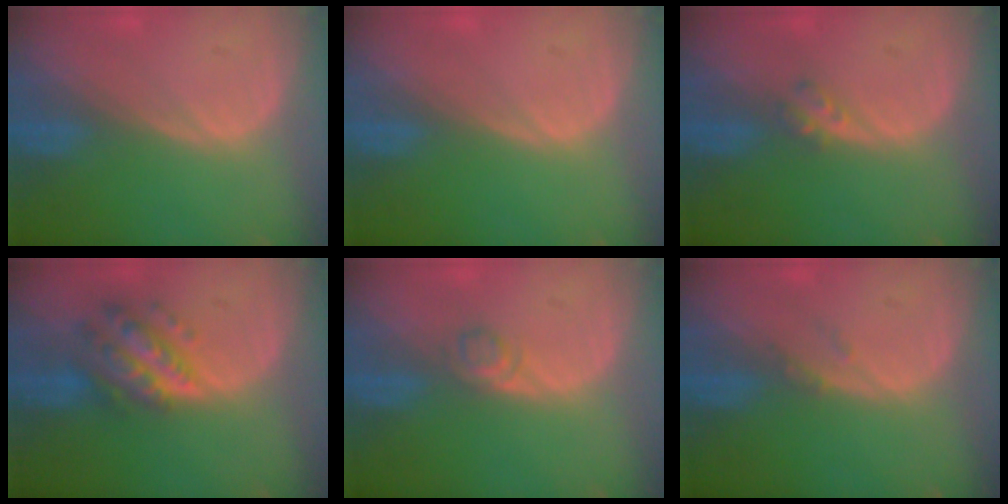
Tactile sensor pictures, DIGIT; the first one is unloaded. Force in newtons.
{"total": 0.0}
{"total": 2.1, "press": 1.8, "slide": 1.0}
{"total": 7.0, "press": 7.0, "slide": 0.4}
{"total": 1.9, "press": 1.8, "slide": 0.2}
{"total": 1.0, "press": 1.0, "slide": 0.2}